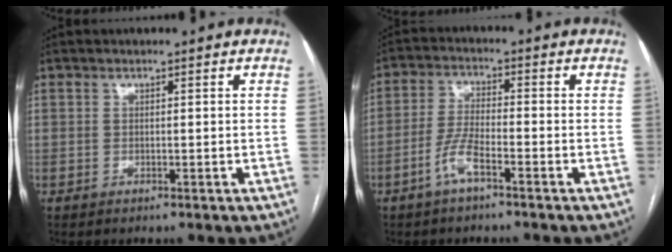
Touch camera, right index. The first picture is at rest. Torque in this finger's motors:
{"motor_torque": [0.75, -0.35, 0.13, 0.03]}